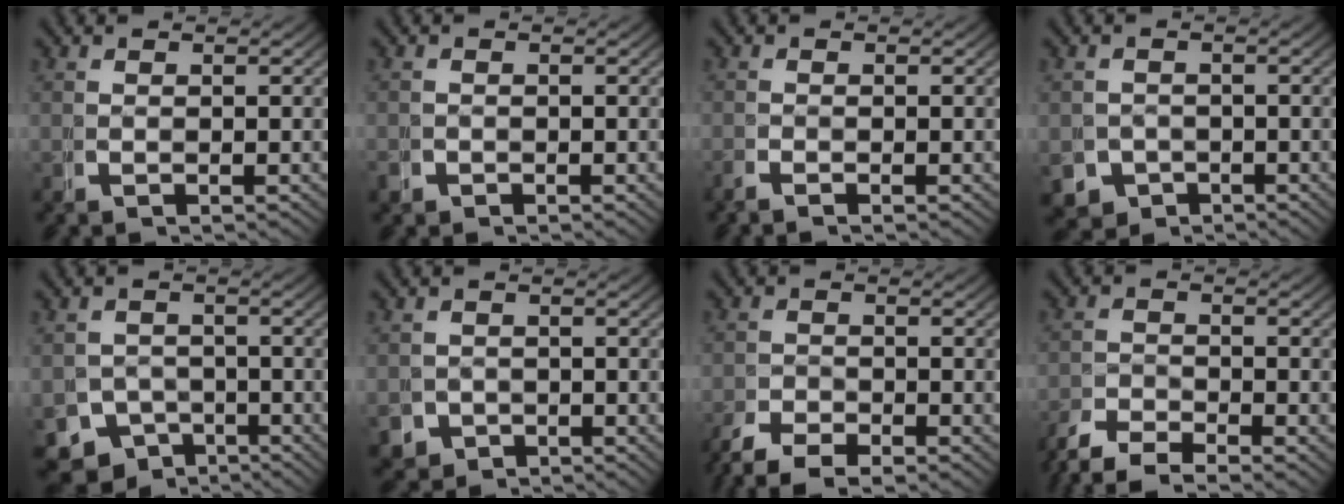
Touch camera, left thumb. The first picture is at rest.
{"total": 1.2, "force": [-0.8, 0.8, 0.0], "torque": [-0.004, -0.010, -0.014]}
{"total": 0.9, "force": [-0.8, 0.3, 0.5], "torque": [-0.010, -0.005, -0.018]}
{"total": 5.1, "force": [-3.0, 3.8, 1.5], "torque": [-0.029, -0.037, -0.041]}
{"total": 9.2, "force": [-6.0, 6.4, 2.8], "torque": [-0.047, -0.051, -0.090]}
{"total": 4.3, "force": [-2.5, 3.3, 1.1], "torque": [-0.029, -0.033, -0.032]}
{"total": 3.4, "force": [-2.8, 1.3, 1.5], "torque": [-0.019, -0.015, -0.049]}
{"total": 4.1, "force": [-3.6, 1.1, 1.5], "torque": [-0.021, -0.012, -0.066]}